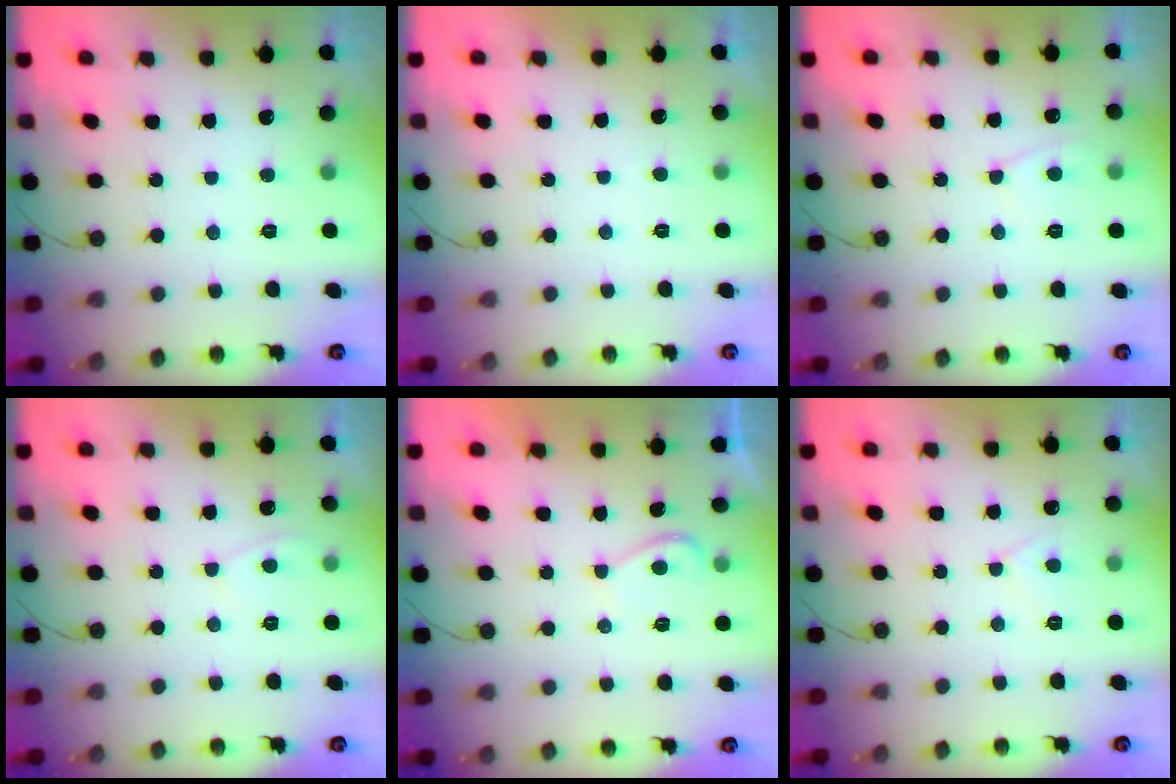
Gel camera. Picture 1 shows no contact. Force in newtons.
{"total": 0.8, "press": 0.7, "slide": 0.4}
{"total": 3.8, "press": 3.8, "slide": 0.5}
{"total": 3.7, "press": 3.7, "slide": 0.5}
{"total": 2.6, "press": 2.4, "slide": 0.8}
{"total": 4.1, "press": 4.0, "slide": 0.5}